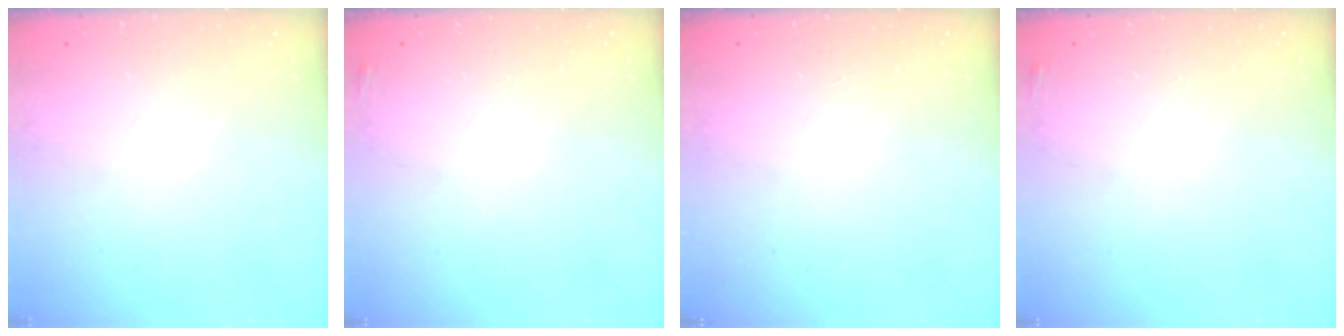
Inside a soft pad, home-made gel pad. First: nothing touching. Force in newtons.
{"total": 2.2, "press": 2.1, "slide": 0.7}
{"total": 0.0}
{"total": 2.2, "press": 2.1, "slide": 0.7}